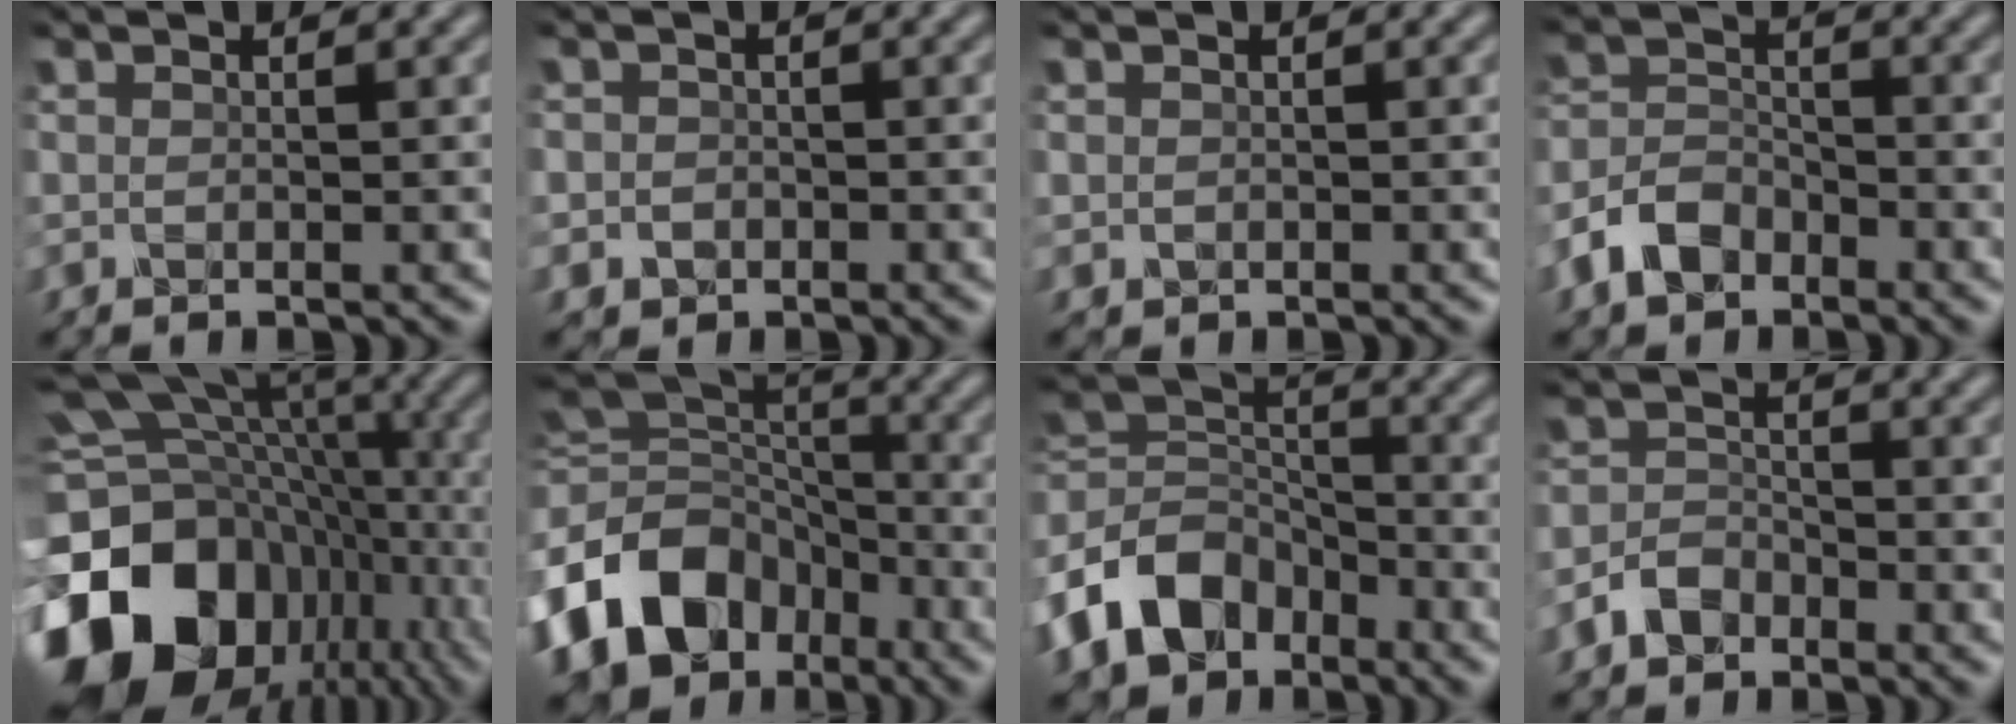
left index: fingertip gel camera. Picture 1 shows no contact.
{"total": 1.6, "force": [-0.5, 1.5, 0.3], "torque": [0.012, -0.001, -0.011]}
{"total": 0.6, "force": [0.0, 0.6, 0.1], "torque": [0.003, -0.004, -0.001]}
{"total": 4.2, "force": [-2.7, 2.6, 1.8], "torque": [-0.035, 0.002, -0.064]}
{"total": 19.0, "force": [-4.5, 14.3, 11.6], "torque": [-0.234, -0.009, -0.064]}
{"total": 14.0, "force": [-6.2, 10.4, 7.1], "torque": [-0.166, -0.009, -0.120]}
{"total": 8.5, "force": [-4.8, 5.9, 3.9], "torque": [-0.073, 0.003, -0.112]}
{"total": 2.8, "force": [-2.0, 1.7, 1.0], "torque": [-0.016, 0.007, -0.046]}